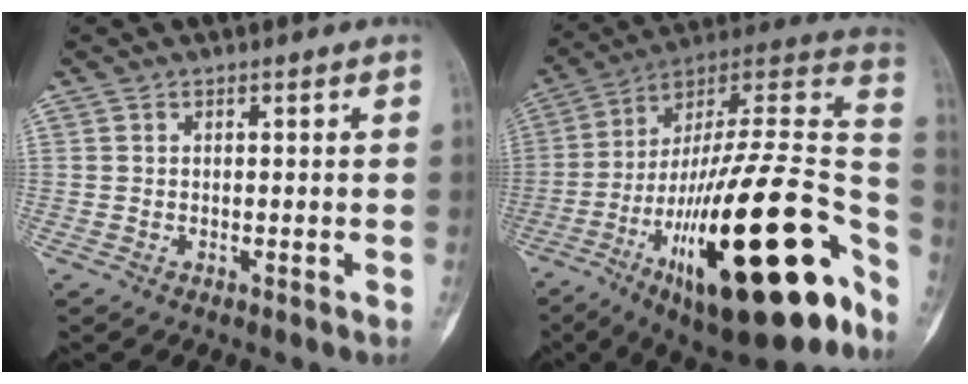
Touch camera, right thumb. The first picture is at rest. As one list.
[{"total": 35.6, "force": [-14.6, 11.1, 30.5], "torque": [-0.433, 0.060, -0.226]}]